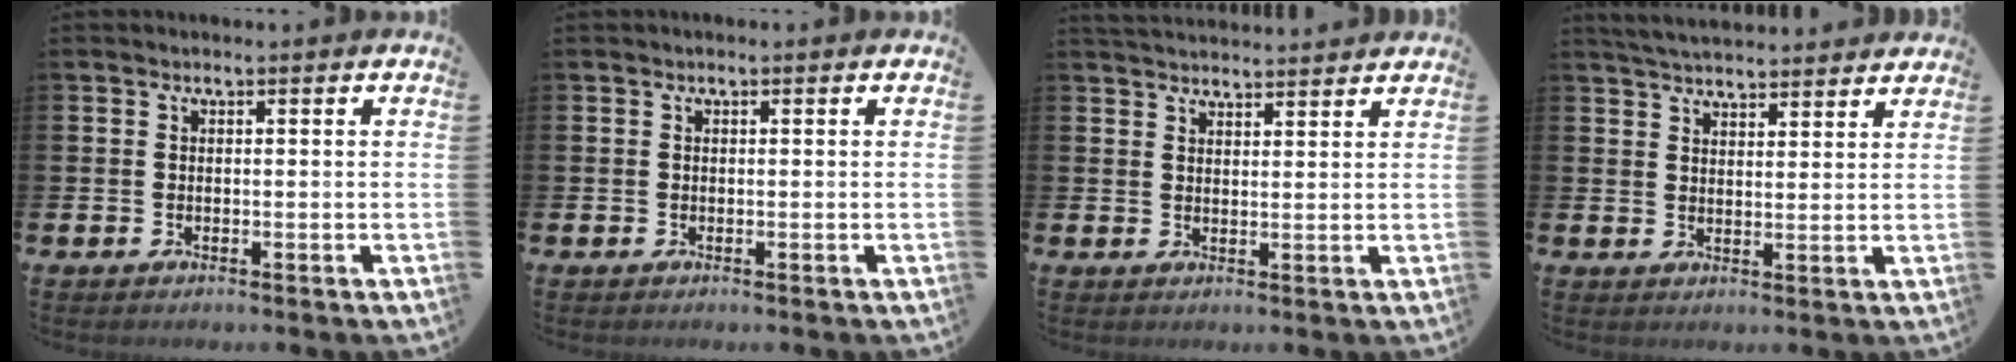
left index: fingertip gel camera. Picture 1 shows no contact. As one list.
[{"total": 0.0}, {"total": 3.2, "force": [3.2, 0.3, 0.1], "torque": [-0.007, -0.017, 0.060]}, {"total": 4.5, "force": [4.5, 0.4, 0.3], "torque": [-0.022, -0.020, 0.083]}]